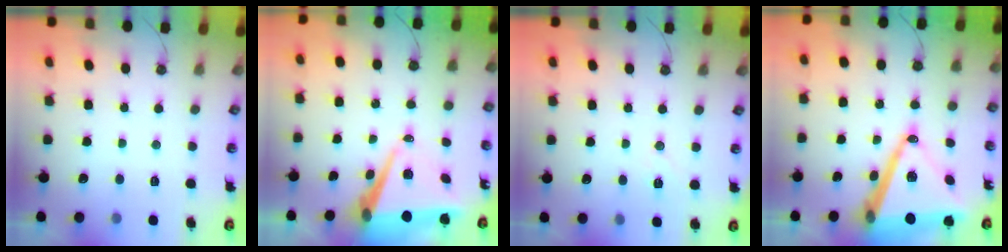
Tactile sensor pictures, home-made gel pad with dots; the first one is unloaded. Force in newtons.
{"total": 9.3, "press": 8.2, "slide": 4.3}
{"total": 6.6, "press": 4.8, "slide": 4.5}
{"total": 22.0, "press": 21.7, "slide": 3.7}